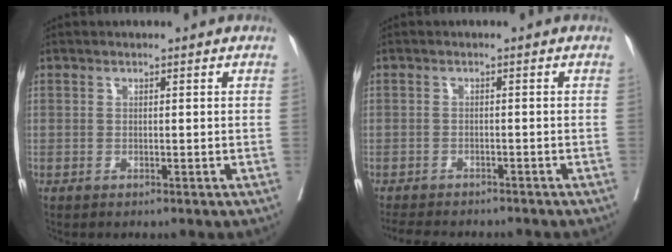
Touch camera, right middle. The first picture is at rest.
{"total": 7.9, "force": [-7.1, 2.2, 2.7], "torque": [-0.045, -0.008, -0.100]}